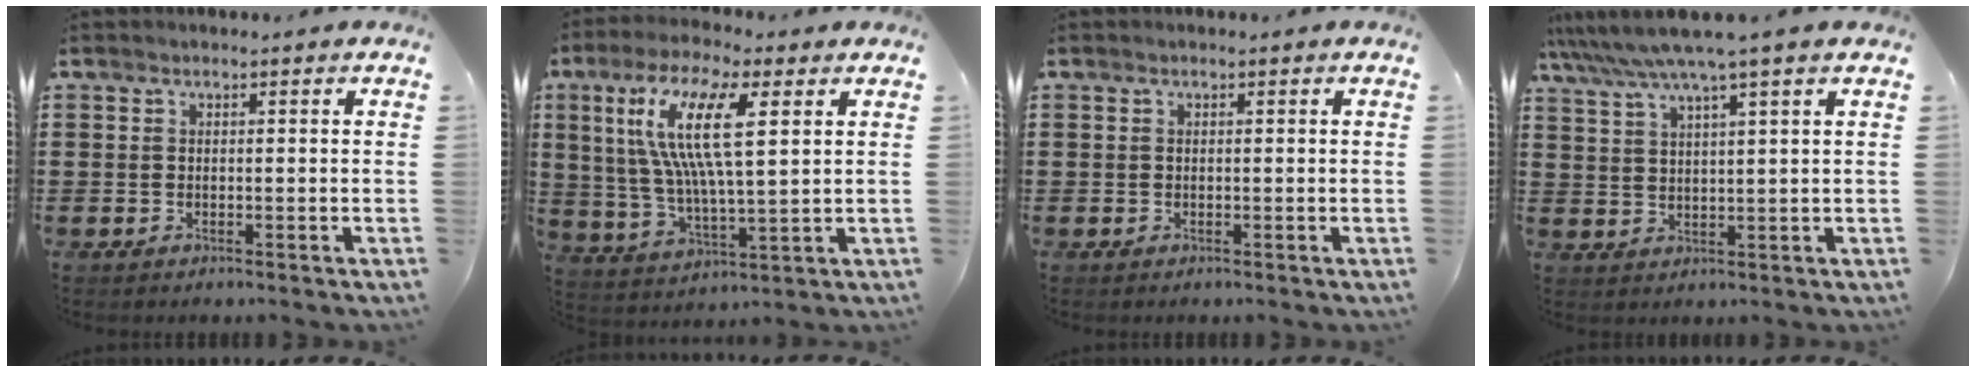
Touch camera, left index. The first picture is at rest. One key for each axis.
{"total": 13.3, "fx": 5.4, "fy": 3.8, "fz": 11.5, "tx": -0.243, "ty": 0.001, "tz": 0.093}
{"total": 0.0}
{"total": 5.4, "fx": 4.2, "fy": -0.4, "fz": 3.4, "tx": -0.079, "ty": -0.016, "tz": 0.070}